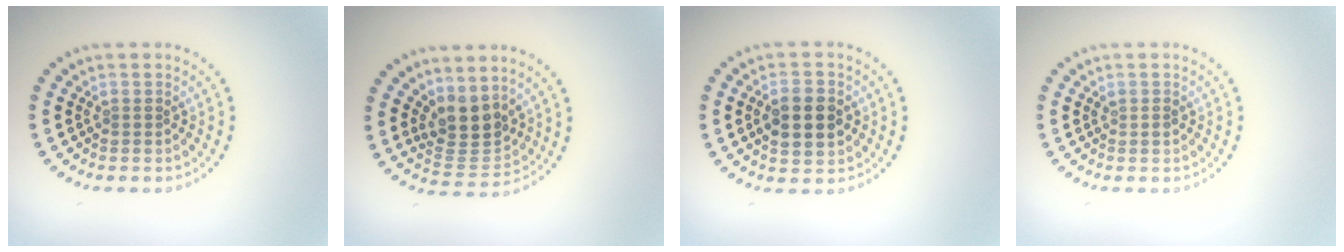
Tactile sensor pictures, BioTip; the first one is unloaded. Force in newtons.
{"total": 4.0, "press": 3.4, "slide": 2.0}
{"total": 4.3, "press": 4.3, "slide": 0.3}
{"total": 0.7, "press": 0.7, "slide": 0.1}